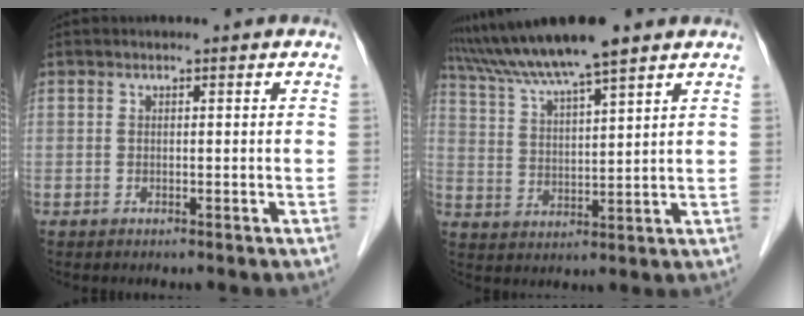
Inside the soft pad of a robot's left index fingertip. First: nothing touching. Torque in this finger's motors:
{"motor_torque": [1.01, -1.12, 0.72, 0.13]}